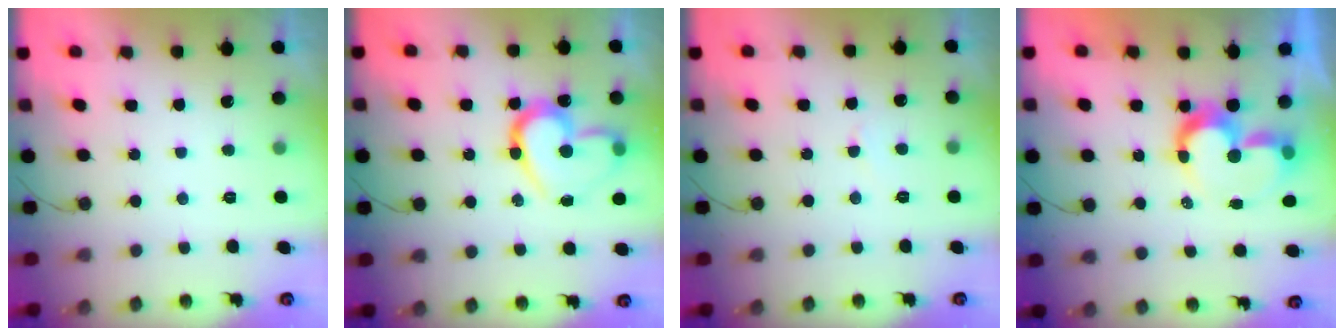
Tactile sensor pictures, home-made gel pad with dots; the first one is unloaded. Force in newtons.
{"total": 16.5, "press": 16.4, "slide": 1.9}
{"total": 3.0, "press": 3.0, "slide": 0.4}
{"total": 10.7, "press": 10.6, "slide": 0.8}